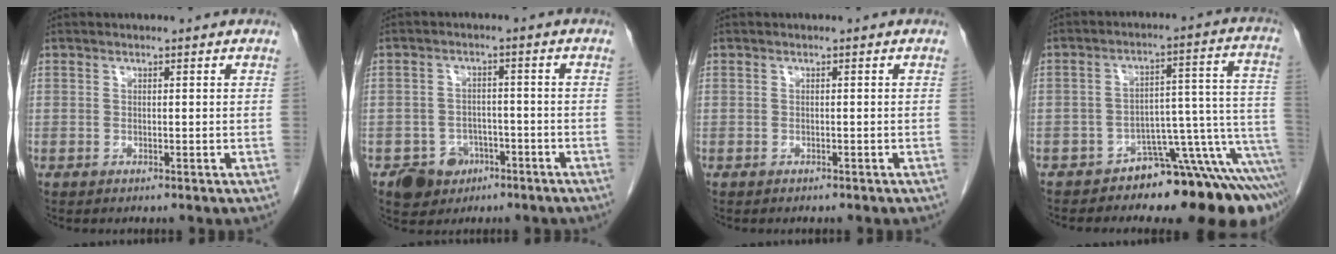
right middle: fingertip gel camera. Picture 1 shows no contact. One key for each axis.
{"total": 5.6, "fx": -3.2, "fy": 4.4, "fz": 1.4, "tx": -0.021, "ty": 0.009, "tz": -0.040}
{"total": 1.6, "fx": -1.4, "fy": 0.5, "fz": 0.7, "tx": -0.017, "ty": -0.002, "tz": -0.013}
{"total": 12.3, "fx": -9.0, "fy": 2.5, "fz": 8.0, "tx": -0.041, "ty": 0.073, "tz": -0.125}